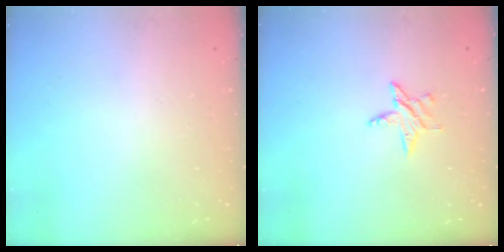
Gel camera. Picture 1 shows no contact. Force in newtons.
{"total": 5.3, "press": 5.3, "slide": 0.6}